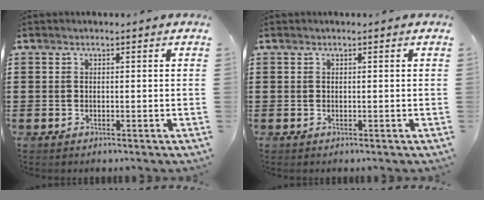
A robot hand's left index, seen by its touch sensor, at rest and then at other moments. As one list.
[{"total": 0.0}]